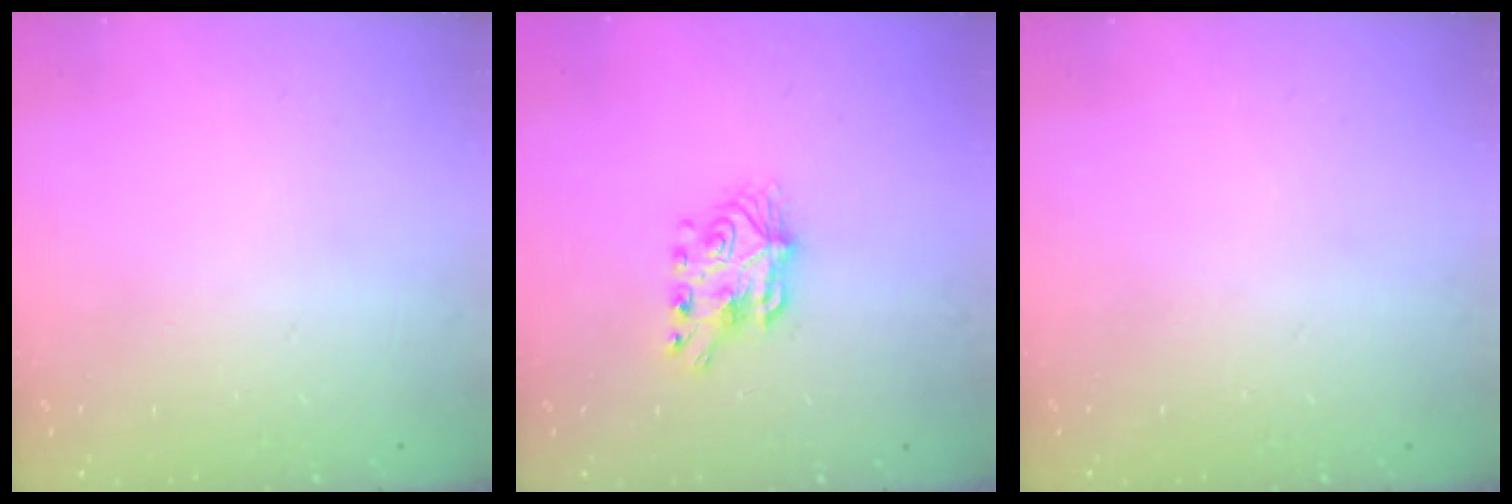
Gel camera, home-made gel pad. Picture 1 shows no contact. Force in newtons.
{"total": 7.4, "press": 7.3, "slide": 0.8}
{"total": 0.0}